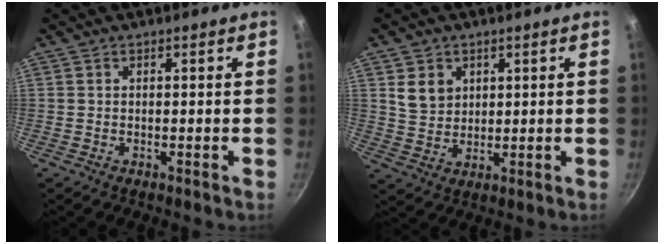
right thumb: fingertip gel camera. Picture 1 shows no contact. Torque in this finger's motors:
{"motor_torque": [-0.59, 0.52, 0.36, -0.31, -0.01]}